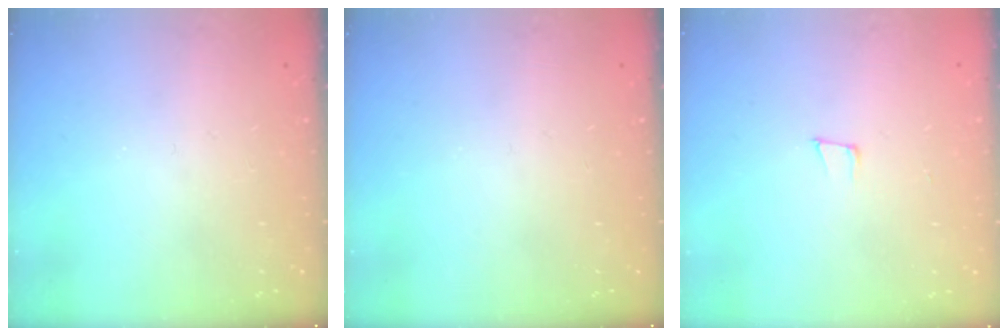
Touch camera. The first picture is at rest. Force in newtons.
{"total": 0.0}
{"total": 5.9, "press": 5.2, "slide": 2.8}